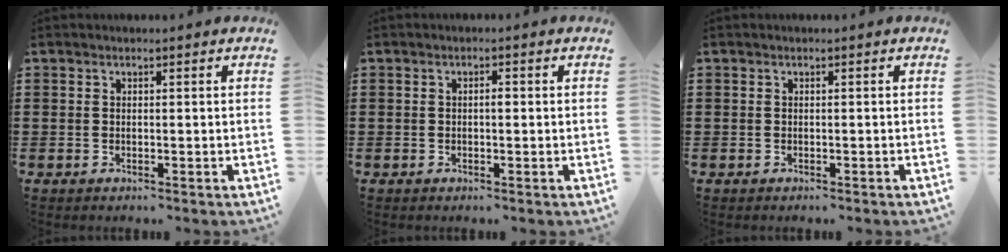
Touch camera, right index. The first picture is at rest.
{"total": 1.1, "force": [-0.1, 0.3, 1.1], "torque": [-0.021, 0.000, -0.002]}
{"total": 0.0}